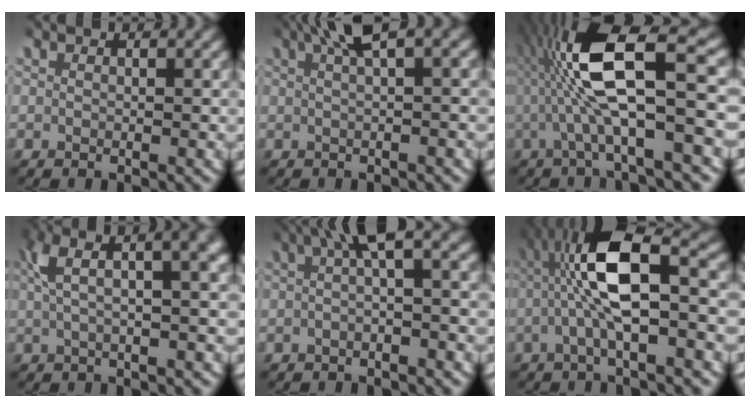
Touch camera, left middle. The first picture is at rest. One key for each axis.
{"total": 3.8, "fx": 1.9, "fy": 0.8, "fz": 3.2, "tx": -0.055, "ty": 0.014, "tz": 0.027}
{"total": 10.2, "fx": 1.2, "fy": 2.6, "fz": 9.7, "tx": -0.186, "ty": 0.015, "tz": 0.012}
{"total": 8.6, "fx": 3.5, "fy": 3.5, "fz": 7.0, "tx": -0.099, "ty": 0.048, "tz": 0.037}
{"total": 3.7, "fx": 0.9, "fy": 0.7, "fz": 3.5, "tx": -0.053, "ty": 0.018, "tz": 0.008}
{"total": 8.5, "fx": 0.4, "fy": 3.1, "fz": 7.9, "tx": -0.151, "ty": 0.012, "tz": 0.000}